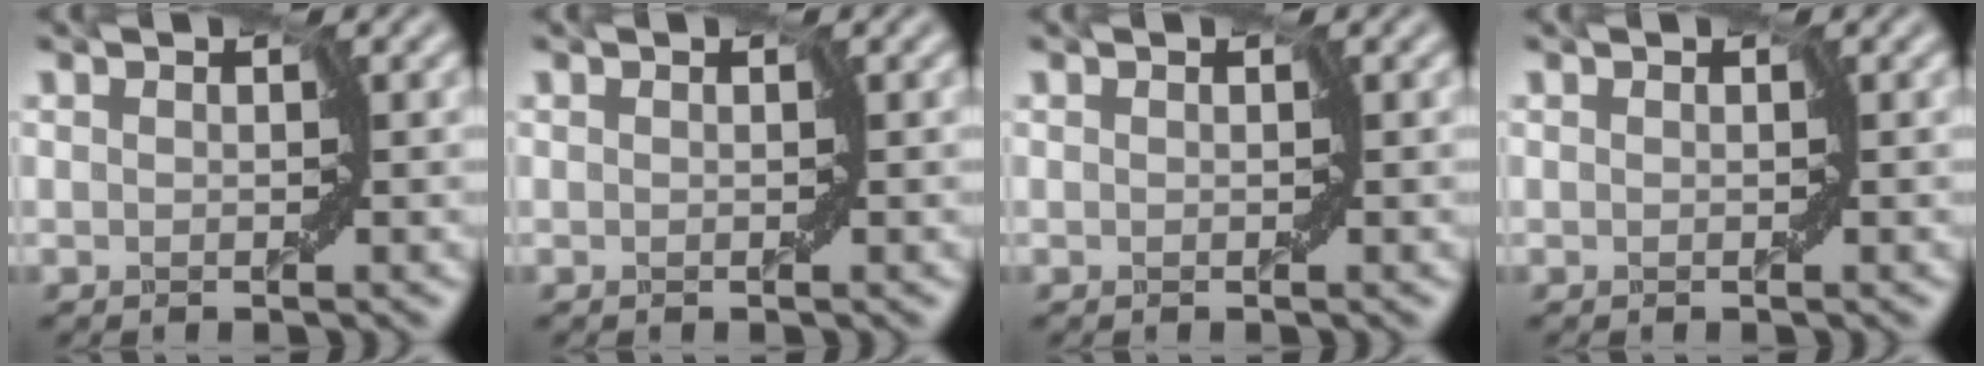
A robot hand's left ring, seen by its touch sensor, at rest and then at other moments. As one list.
[{"total": 0.0}, {"total": 0.0}, {"total": 0.0}]